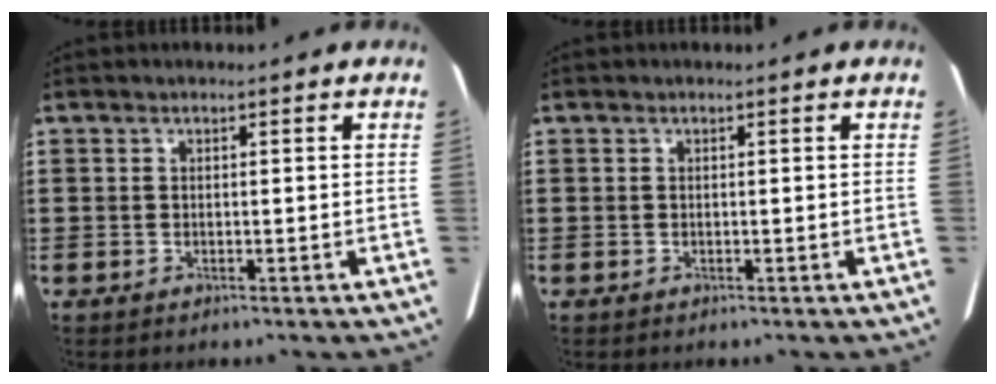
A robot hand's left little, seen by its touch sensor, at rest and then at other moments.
{"total": 0.0}